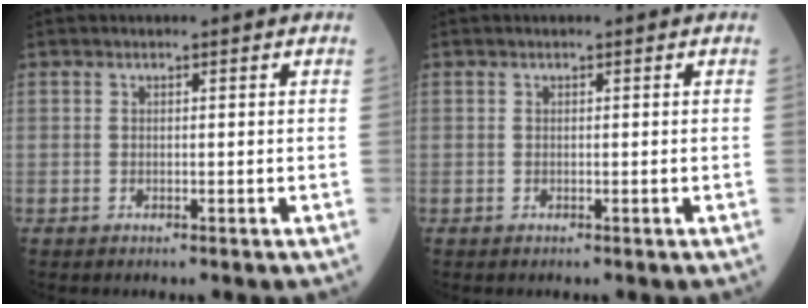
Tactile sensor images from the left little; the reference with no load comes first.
{"total": 0.0}